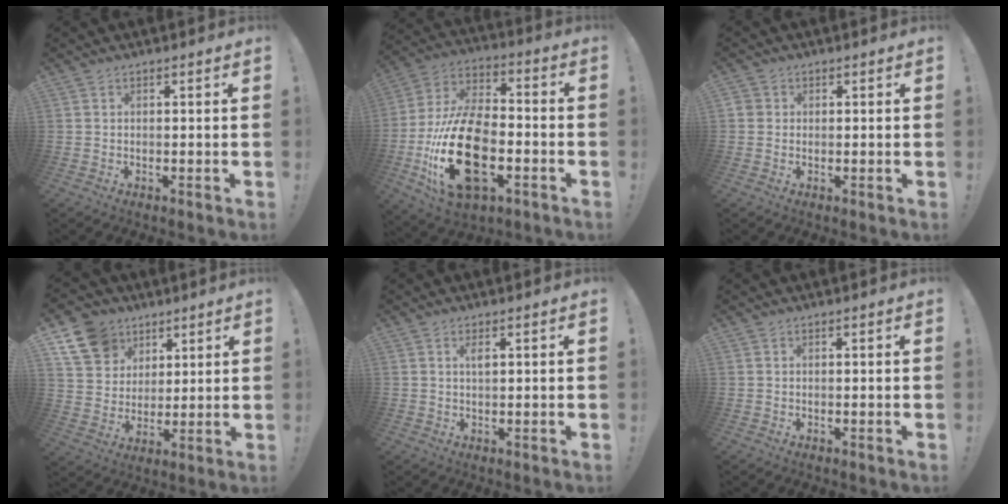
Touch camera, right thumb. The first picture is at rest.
{"total": 25.5, "force": [-7.2, 14.8, 19.5], "torque": [-0.385, 0.038, -0.113]}
{"total": 1.8, "force": [0.1, 1.7, 0.6], "torque": [-0.017, 0.008, 0.003]}
{"total": 13.8, "force": [7.4, 10.7, 4.6], "torque": [-0.084, -0.034, 0.149]}
{"total": 1.9, "force": [0.8, 0.6, 1.6], "torque": [-0.023, -0.002, 0.010]}
{"total": 0.0}